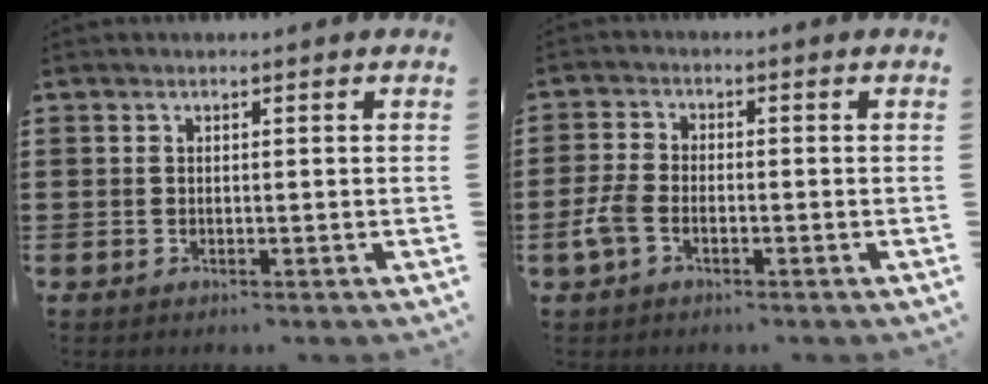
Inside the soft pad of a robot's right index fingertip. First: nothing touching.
{"total": 3.5, "force": [-1.6, 1.8, 2.6], "torque": [-0.074, -0.007, -0.038]}